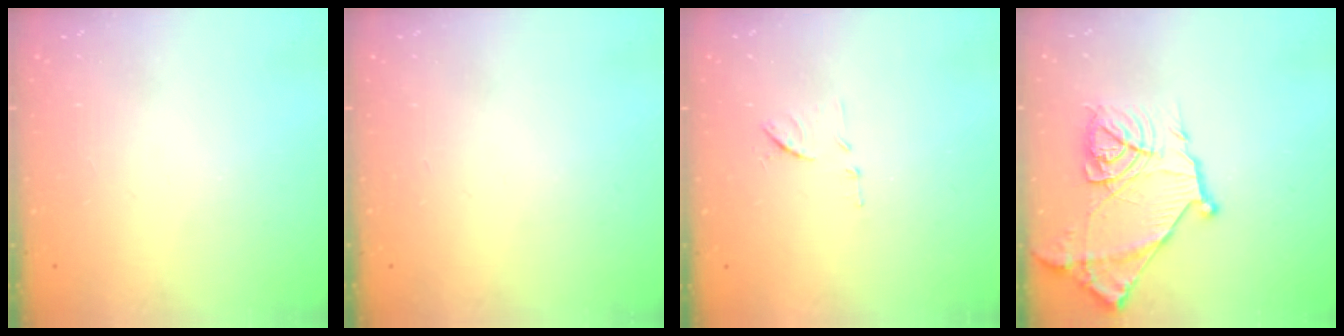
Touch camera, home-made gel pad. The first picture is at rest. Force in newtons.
{"total": 0.0}
{"total": 8.2, "press": 8.2, "slide": 0.6}
{"total": 18.2, "press": 18.2, "slide": 1.4}